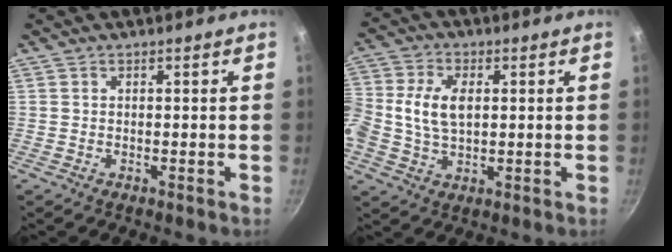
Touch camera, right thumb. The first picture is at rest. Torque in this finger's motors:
{"motor_torque": [0.12, 0.54, 0.14, -0.07, 0.21]}